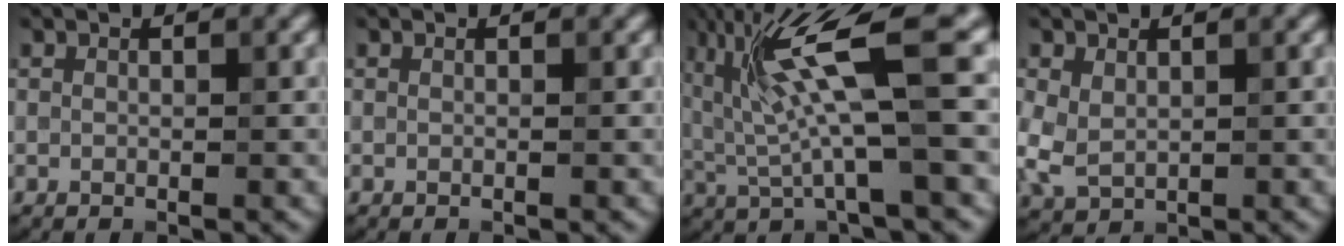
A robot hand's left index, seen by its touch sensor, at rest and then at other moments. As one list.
[{"total": 0.0}, {"total": 10.1, "force": [2.7, 2.0, 9.6], "torque": [-0.172, 0.005, 0.053]}, {"total": 2.8, "force": [0.4, 2.1, 1.8], "torque": [-0.047, -0.001, 0.012]}]